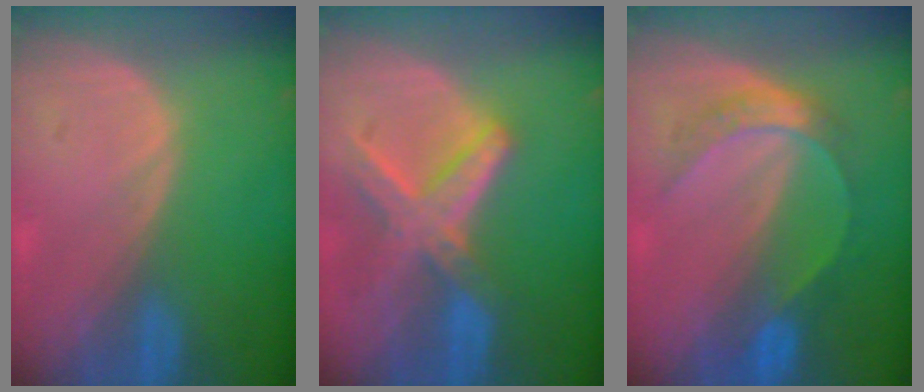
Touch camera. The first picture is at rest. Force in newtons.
{"total": 8.2, "press": 7.1, "slide": 4.1}
{"total": 5.4, "press": 5.4, "slide": 0.3}